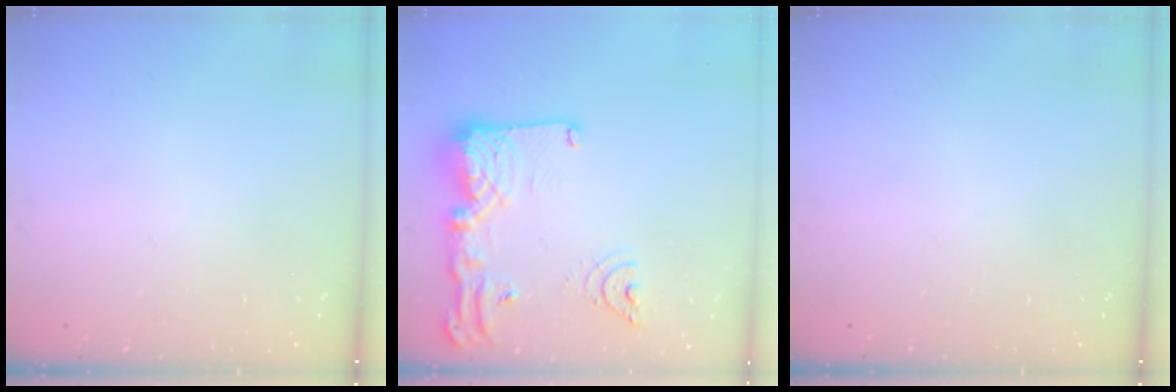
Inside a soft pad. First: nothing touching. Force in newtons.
{"total": 18.5, "press": 18.4, "slide": 1.7}
{"total": 0.0}